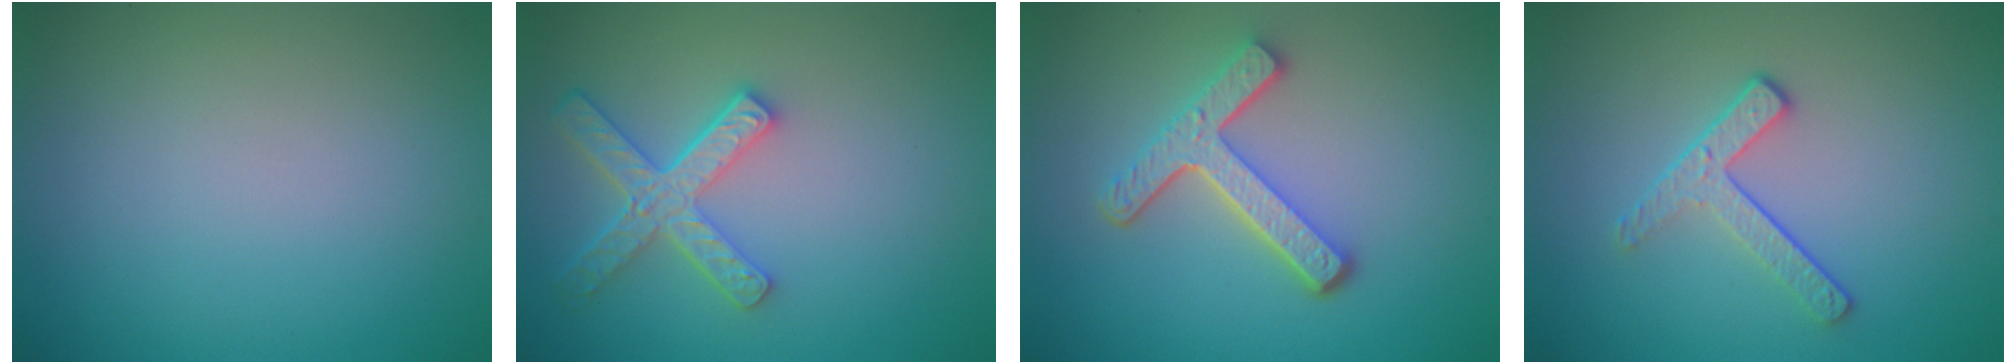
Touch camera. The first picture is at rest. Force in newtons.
{"total": 4.5, "press": 3.8, "slide": 2.5}
{"total": 4.7, "press": 3.4, "slide": 3.2}
{"total": 2.3, "press": 1.7, "slide": 1.6}